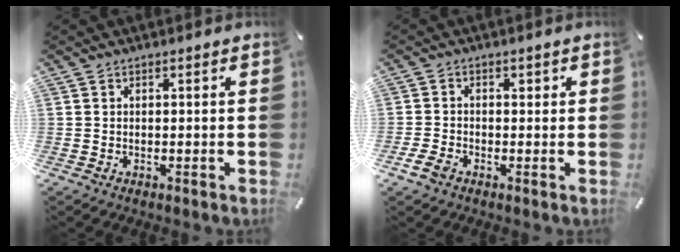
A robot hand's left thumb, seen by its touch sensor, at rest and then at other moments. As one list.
[{"total": 3.6, "force": [-1.5, 2.9, 1.6], "torque": [-0.025, 0.007, -0.030]}]